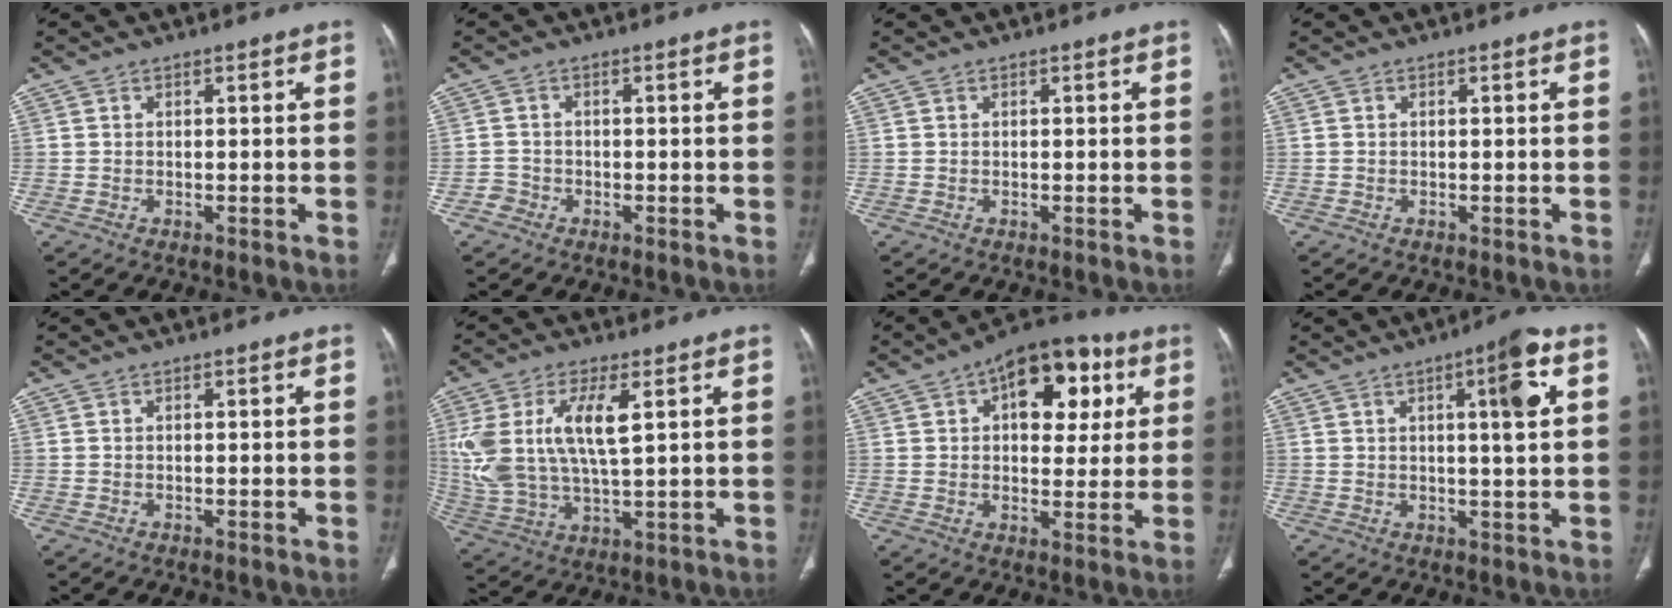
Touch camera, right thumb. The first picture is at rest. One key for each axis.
{"total": 2.0, "fx": -1.2, "fy": 1.6, "fz": 0.0, "tx": 0.000, "ty": 0.010, "tz": -0.028}
{"total": 0.0}
{"total": 0.0}
{"total": 0.0}
{"total": 14.9, "fx": 3.7, "fy": 6.2, "fz": 13.0, "tx": -0.289, "ty": -0.006, "tz": 0.081}
{"total": 16.0, "fx": 5.5, "fy": 9.2, "fz": 11.8, "tx": -0.109, "ty": 0.005, "tz": 0.073}
{"total": 8.1, "fx": 2.3, "fy": 1.3, "fz": 7.7, "tx": -0.113, "ty": 0.002, "tz": 0.031}